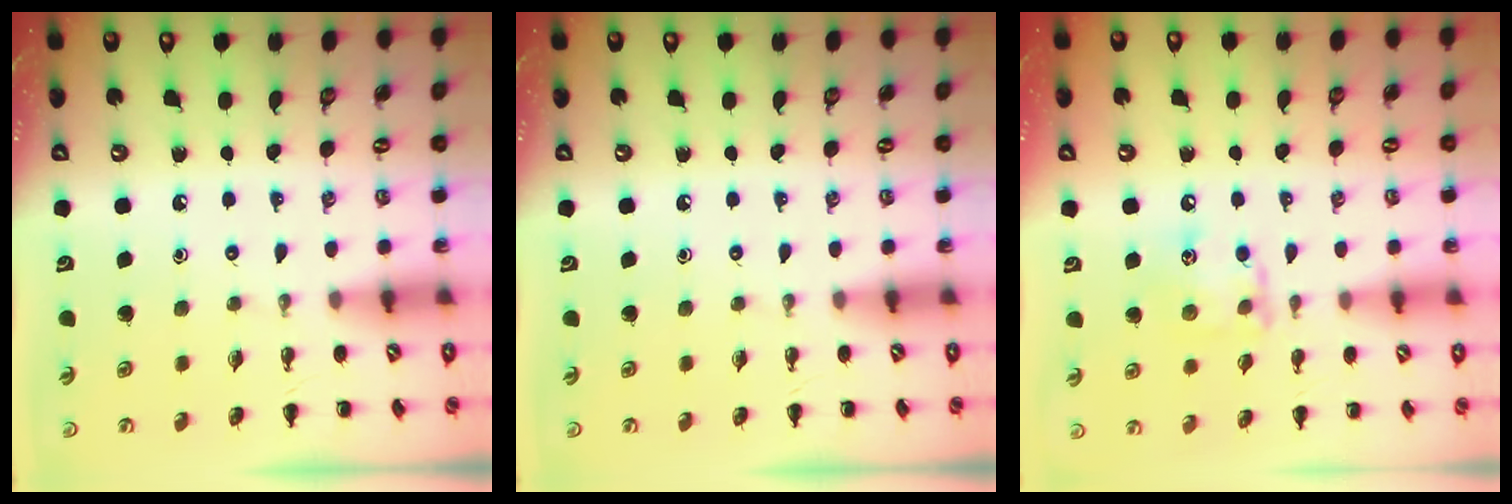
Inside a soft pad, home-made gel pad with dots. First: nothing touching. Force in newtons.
{"total": 0.0}
{"total": 10.0, "press": 10.0, "slide": 0.7}